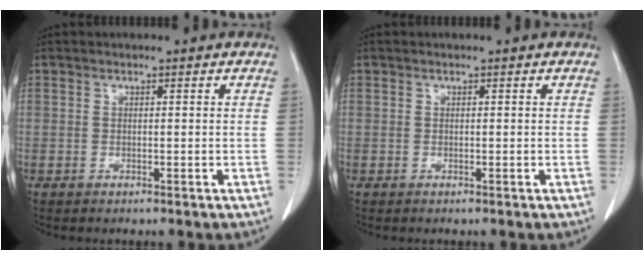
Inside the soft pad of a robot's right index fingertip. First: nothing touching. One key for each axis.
{"total": 0.0}